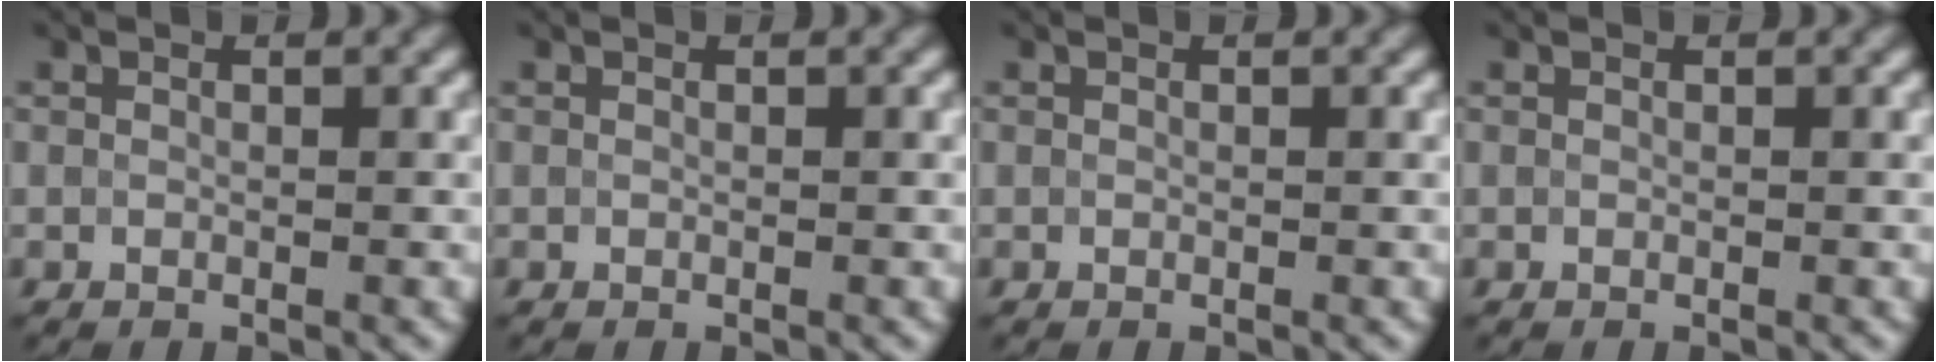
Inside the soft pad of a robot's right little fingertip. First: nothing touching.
{"total": 0.0}
{"total": 0.0}
{"total": 0.0}